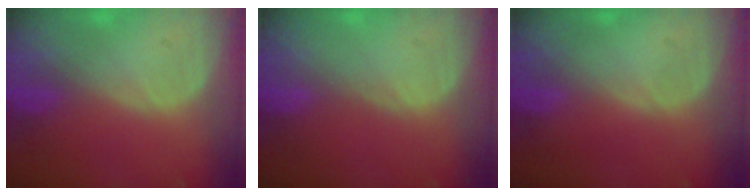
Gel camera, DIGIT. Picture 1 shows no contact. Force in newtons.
{"total": 0.0}
{"total": 0.0}